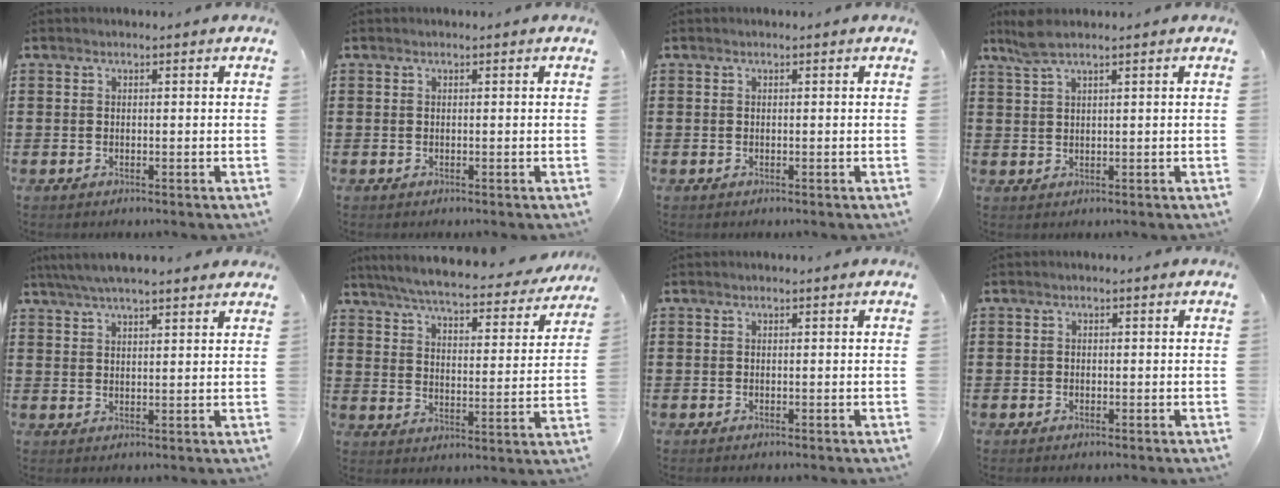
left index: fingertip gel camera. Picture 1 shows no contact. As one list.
[{"total": 0.0}, {"total": 0.0}, {"total": 3.2, "force": [2.1, 0.5, 2.3], "torque": [-0.050, 0.003, 0.039]}, {"total": 4.9, "force": [4.4, 0.4, 2.2], "torque": [-0.053, -0.006, 0.080]}, {"total": 5.9, "force": [5.5, 0.2, 2.0], "torque": [-0.068, -0.038, 0.091]}, {"total": 0.0}, {"total": 0.6, "force": [-0.2, 0.6, 0.0], "torque": [-0.003, 0.003, -0.004]}]